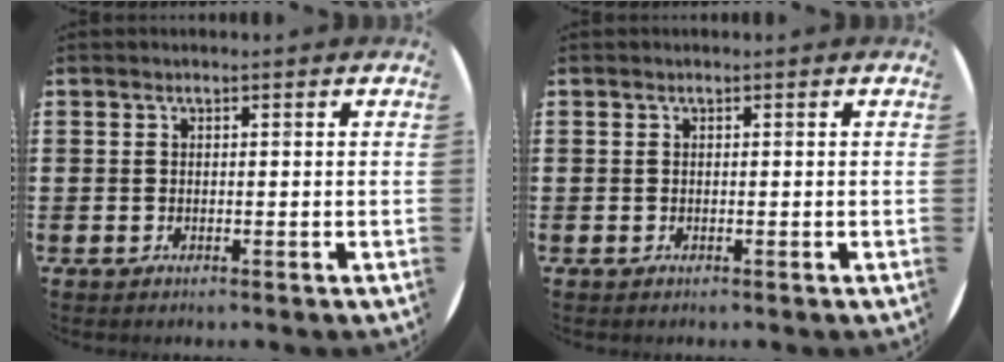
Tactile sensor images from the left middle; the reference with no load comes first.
{"total": 0.0}